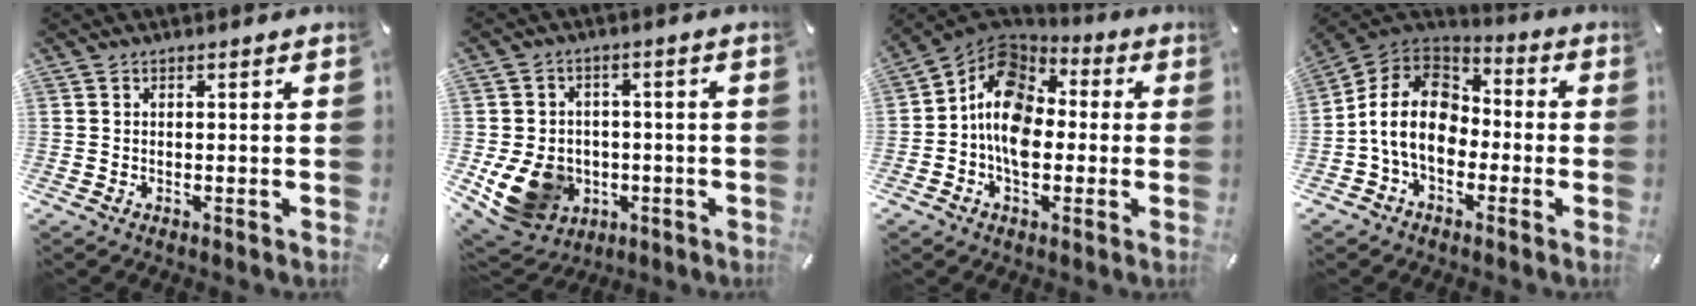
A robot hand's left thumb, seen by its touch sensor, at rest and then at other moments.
{"total": 13.0, "force": [-3.3, 10.9, 6.3], "torque": [-0.134, 0.017, -0.049]}
{"total": 12.6, "force": [-1.3, 9.6, 8.0], "torque": [-0.159, 0.016, -0.028]}
{"total": 12.8, "force": [-3.0, 9.8, 7.6], "torque": [-0.173, 0.033, -0.057]}